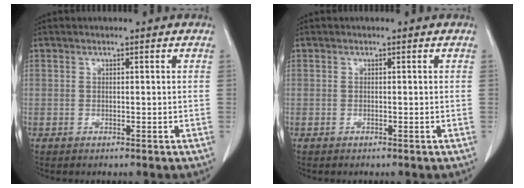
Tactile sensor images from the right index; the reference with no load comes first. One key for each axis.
{"total": 0.0}